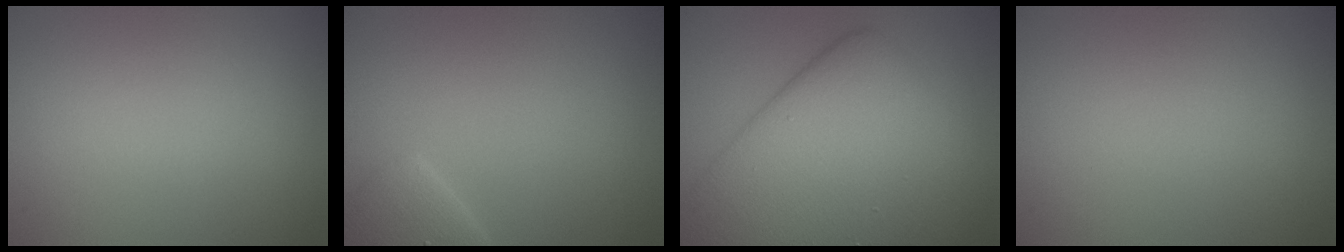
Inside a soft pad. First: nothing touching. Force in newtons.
{"total": 2.2, "press": 2.2, "slide": 0.3}
{"total": 11.8, "press": 11.8, "slide": 0.4}
{"total": 0.0}